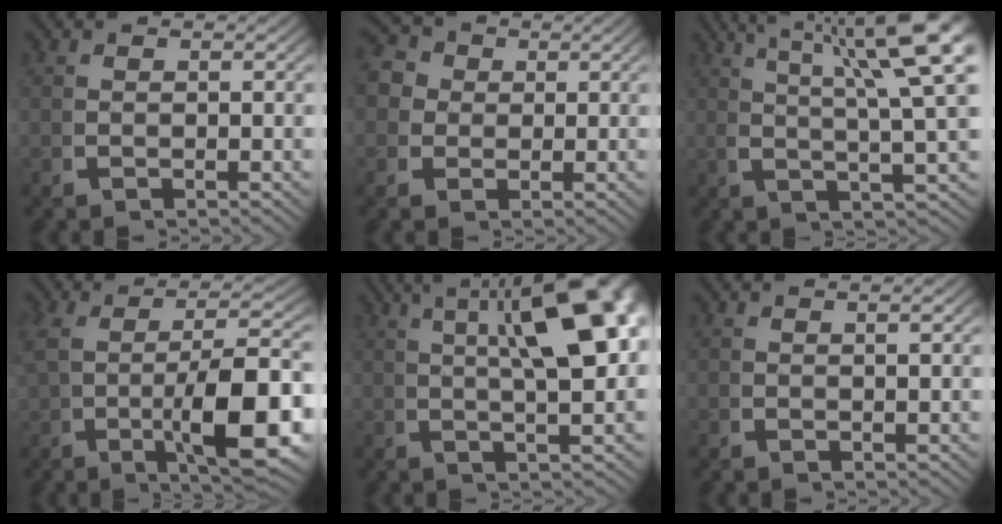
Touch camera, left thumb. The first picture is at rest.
{"total": 6.3, "force": [1.7, 5.3, 2.9], "torque": [-0.067, -0.003, 0.018]}
{"total": 10.0, "force": [3.4, 3.7, 8.6], "torque": [-0.106, 0.002, 0.053]}
{"total": 10.5, "force": [-0.9, 3.6, 9.8], "torque": [-0.166, -0.014, 0.001]}
{"total": 11.7, "force": [3.5, 3.9, 10.4], "torque": [-0.128, 0.016, 0.047]}
{"total": 0.9, "force": [0.3, -0.1, 0.8], "torque": [-0.015, 0.004, 0.007]}